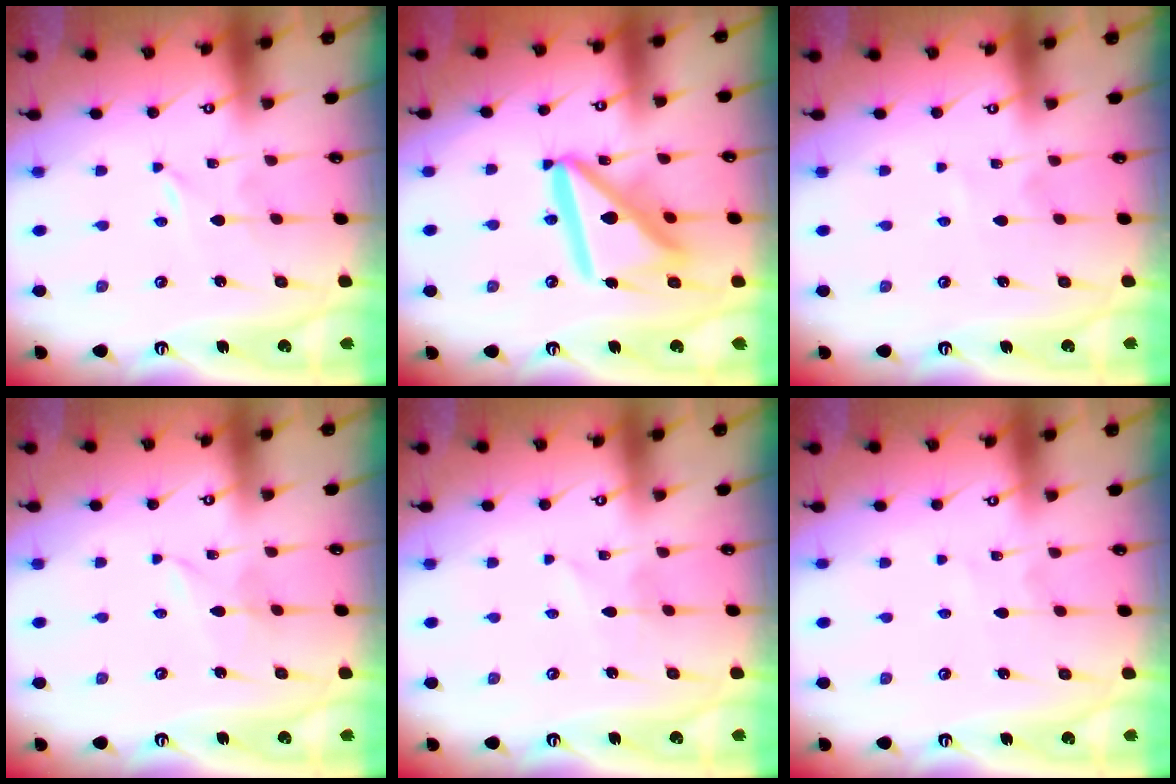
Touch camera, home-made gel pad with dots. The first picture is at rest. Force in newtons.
{"total": 17.3, "press": 17.2, "slide": 2.1}
{"total": 2.1, "press": 2.1, "slide": 0.2}
{"total": 2.0, "press": 2.0, "slide": 0.1}
{"total": 1.7, "press": 1.7, "slide": 0.2}
{"total": 1.5, "press": 1.5, "slide": 0.2}